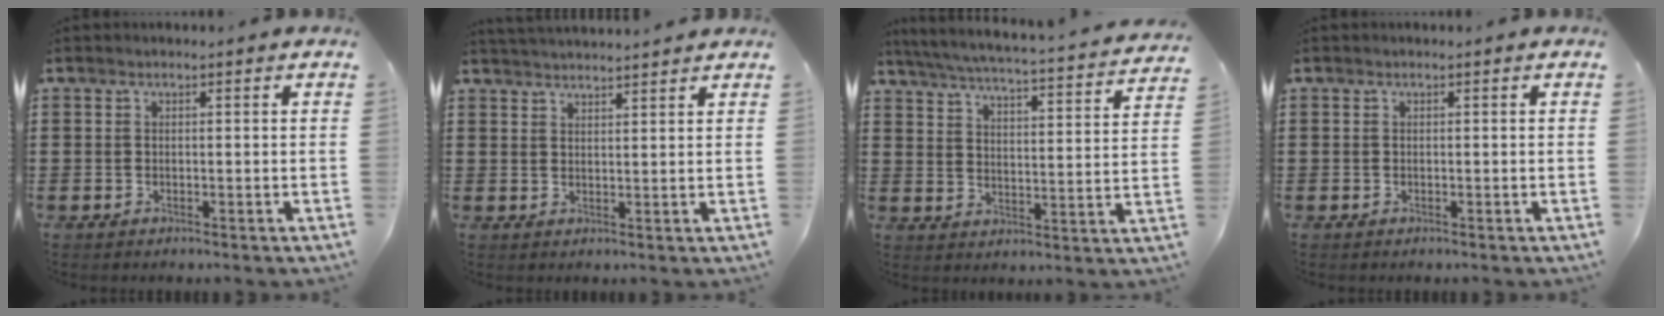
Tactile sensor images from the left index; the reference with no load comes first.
{"total": 2.4, "force": [2.4, -0.2, 0.2], "torque": [-0.010, -0.003, 0.047]}
{"total": 4.5, "force": [4.3, -0.7, 1.4], "torque": [-0.048, -0.038, 0.065]}
{"total": 0.0}